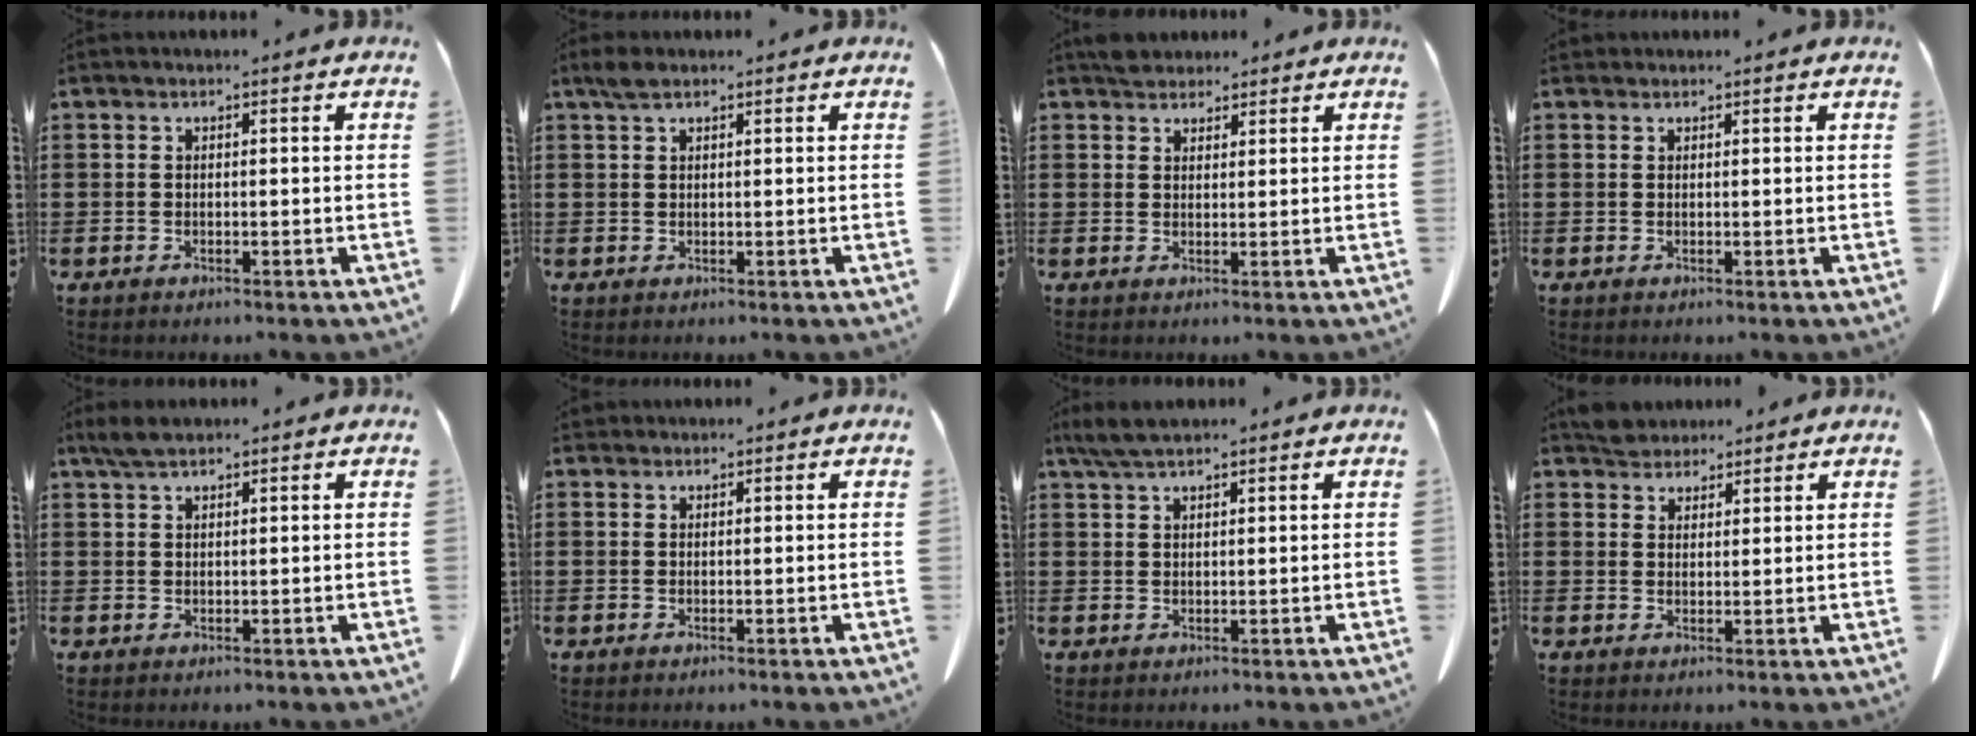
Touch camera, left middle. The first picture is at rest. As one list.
[{"total": 1.8, "force": [1.3, 0.8, 1.0], "torque": [-0.025, 0.002, 0.025]}, {"total": 2.6, "force": [2.4, 1.0, 0.2], "torque": [-0.003, 0.000, 0.047]}, {"total": 0.6, "force": [0.5, 0.2, 0.1], "torque": [-0.003, 0.000, 0.011]}, {"total": 2.8, "force": [2.0, 0.7, 1.8], "torque": [-0.040, 0.001, 0.040]}, {"total": 0.8, "force": [0.7, 0.3, 0.1], "torque": [-0.004, 0.000, 0.015]}, {"total": 3.5, "force": [2.7, 0.8, 2.2], "torque": [-0.050, -0.002, 0.052]}, {"total": 3.5, "force": [3.2, 1.2, 0.3], "torque": [-0.009, -0.004, 0.063]}]